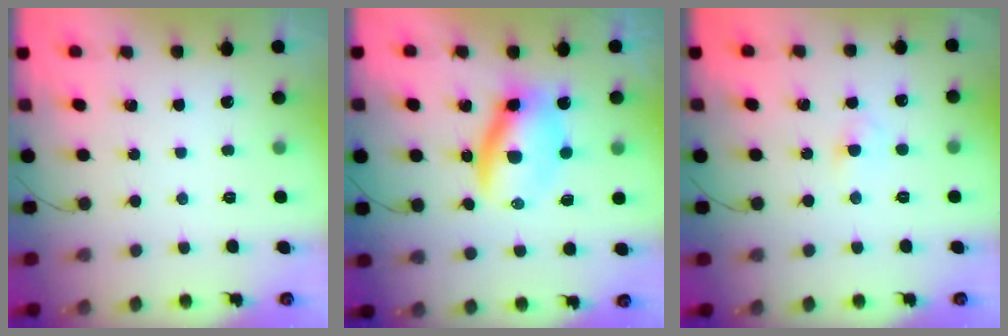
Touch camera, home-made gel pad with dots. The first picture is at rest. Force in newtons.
{"total": 9.8, "press": 9.6, "slide": 1.9}
{"total": 2.9, "press": 2.6, "slide": 1.2}